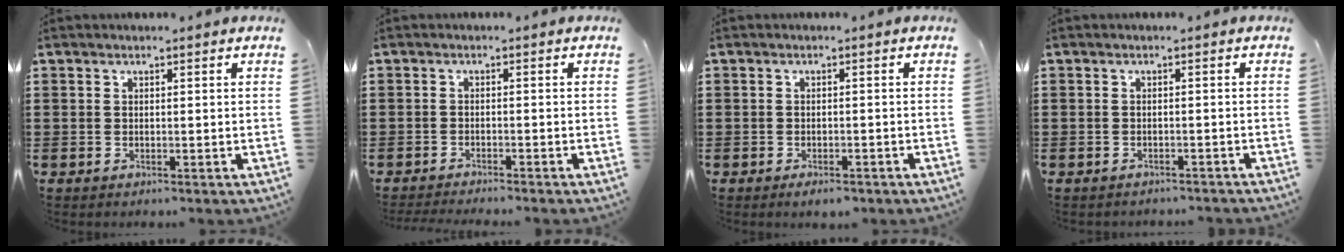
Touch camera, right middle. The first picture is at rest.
{"total": 1.7, "force": [-1.7, -0.2, 0.1], "torque": [-0.006, -0.002, -0.034]}
{"total": 1.5, "force": [-1.3, 0.6, 0.4], "torque": [-0.011, -0.001, -0.026]}
{"total": 1.1, "force": [-1.1, 0.0, 0.0], "torque": [-0.004, 0.000, -0.023]}